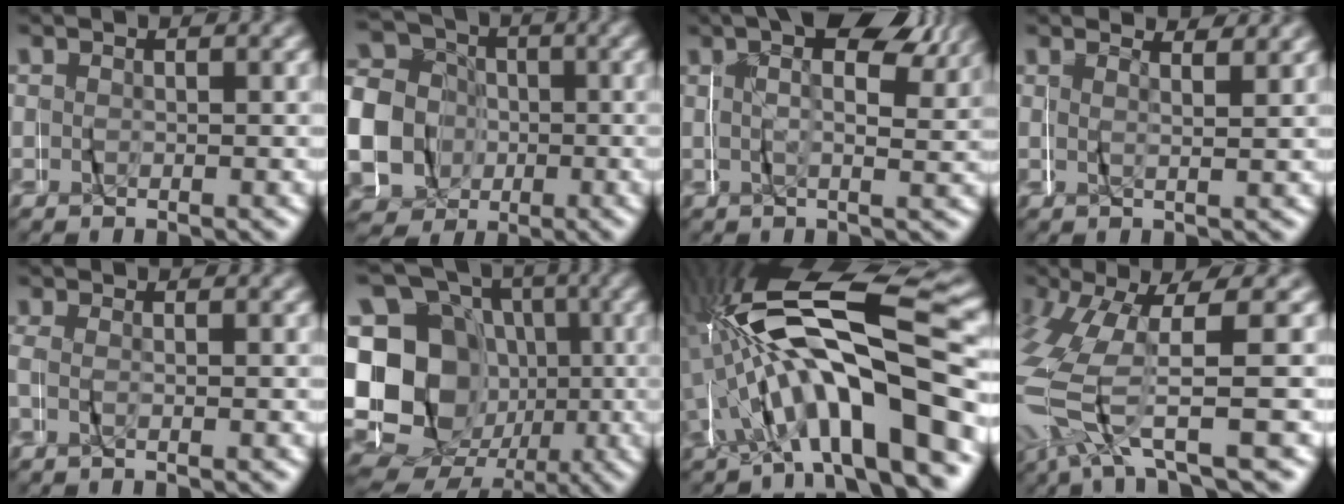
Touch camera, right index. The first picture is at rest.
{"total": 16.0, "force": [-1.4, 15.0, 5.5], "torque": [-0.145, -0.041, -0.031]}
{"total": 5.8, "force": [3.1, 1.7, 4.5], "torque": [-0.057, 0.022, 0.035]}
{"total": 1.6, "force": [1.0, -1.1, 0.6], "torque": [-0.021, 0.003, 0.017]}
{"total": 1.1, "force": [-1.0, 0.0, 0.5], "torque": [-0.019, 0.002, -0.019]}
{"total": 17.5, "force": [-1.7, 15.2, 8.7], "torque": [-0.179, -0.045, -0.028]}
{"total": 12.4, "force": [-0.1, 4.9, 11.4], "torque": [-0.219, 0.007, 0.003]}
{"total": 7.2, "force": [-1.5, 3.5, 6.0], "torque": [-0.160, -0.012, -0.019]}